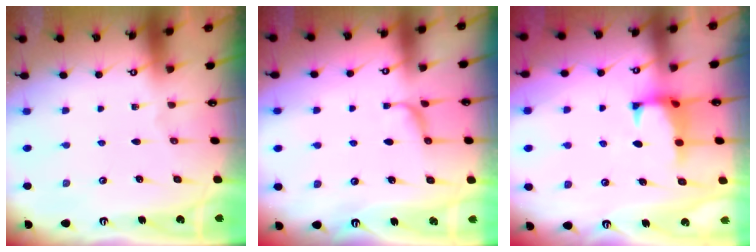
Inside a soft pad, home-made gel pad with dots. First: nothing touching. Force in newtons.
{"total": 1.2, "press": 1.0, "slide": 0.6}
{"total": 1.5, "press": 1.3, "slide": 0.7}